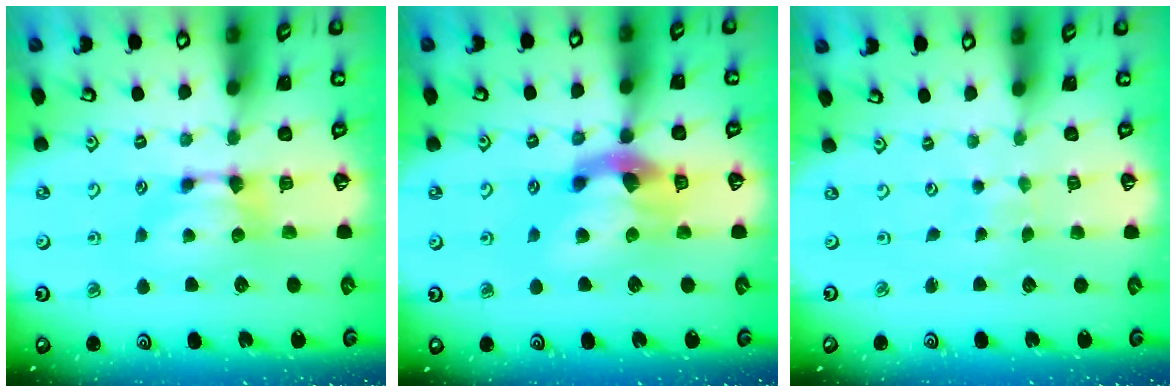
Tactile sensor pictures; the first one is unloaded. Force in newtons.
{"total": 5.8, "press": 5.5, "slide": 2.1}
{"total": 5.4, "press": 5.4, "slide": 0.2}